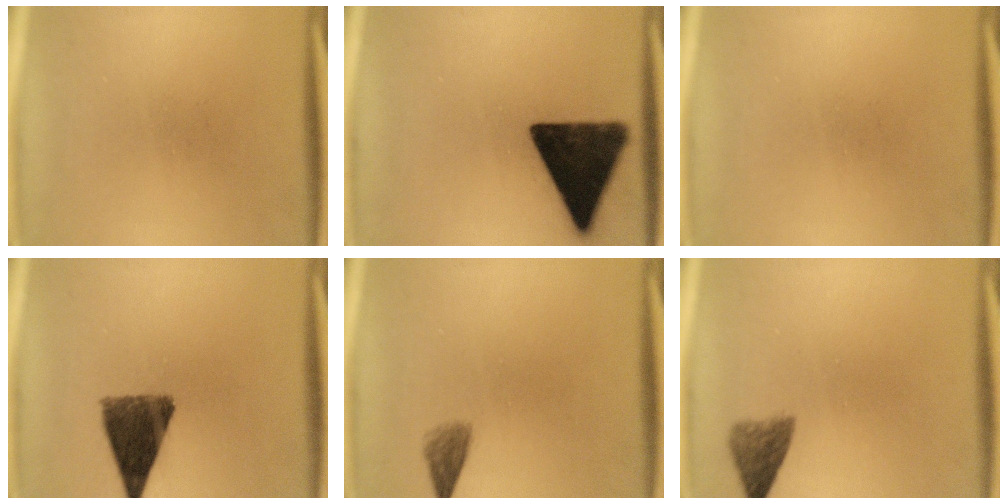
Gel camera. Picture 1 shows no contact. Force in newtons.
{"total": 16.1}
{"total": 0.0}
{"total": 10.4}
{"total": 2.0}
{"total": 3.6}